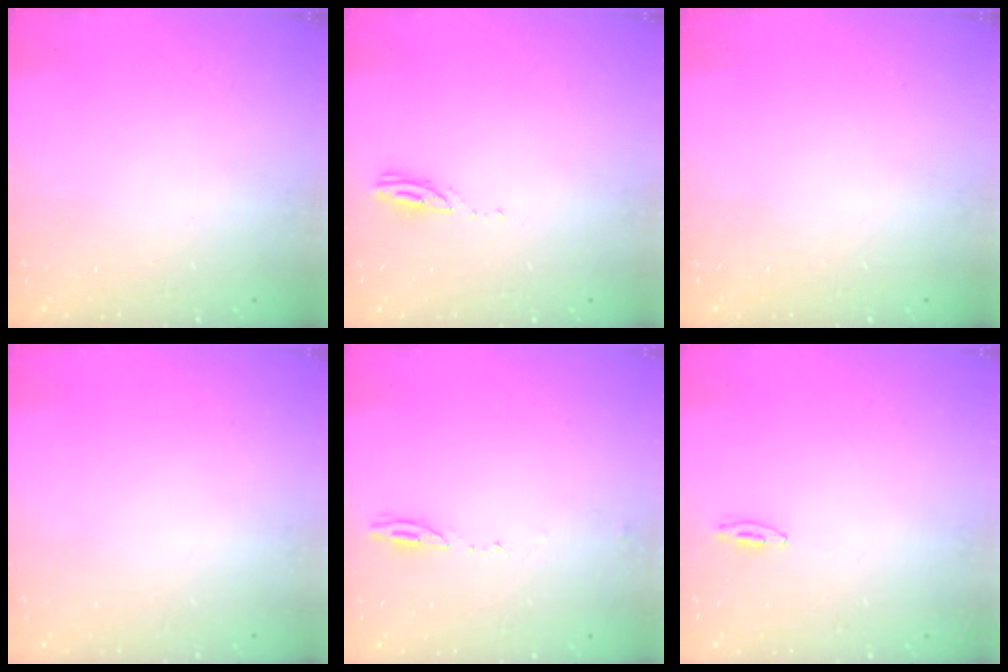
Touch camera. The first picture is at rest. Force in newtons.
{"total": 3.1, "press": 3.1, "slide": 0.1}
{"total": 0.0}
{"total": 0.0}
{"total": 4.6, "press": 4.3, "slide": 1.6}
{"total": 15.9, "press": 4.3, "slide": 15.3}